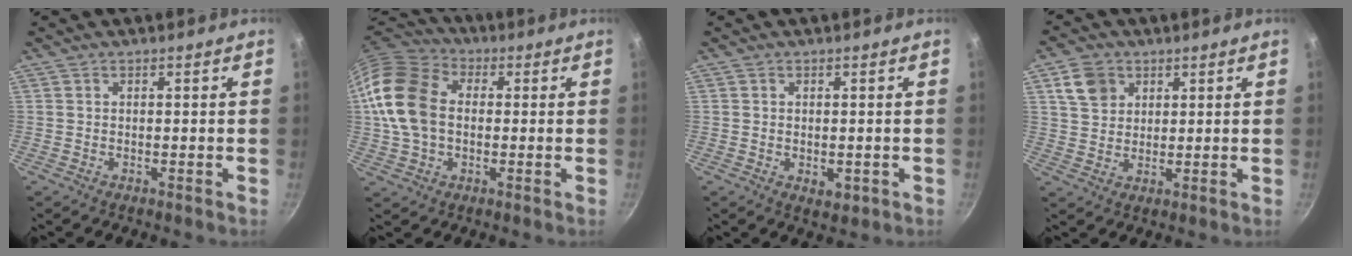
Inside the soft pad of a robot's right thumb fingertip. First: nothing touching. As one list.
[{"total": 15.4, "force": [0.7, 11.1, 10.6], "torque": [-0.193, 0.021, 0.000]}, {"total": 2.8, "force": [-0.5, 1.8, 2.1], "torque": [-0.032, -0.009, -0.006]}, {"total": 6.4, "force": [2.8, 5.0, 2.8], "torque": [-0.031, 0.000, 0.053]}]